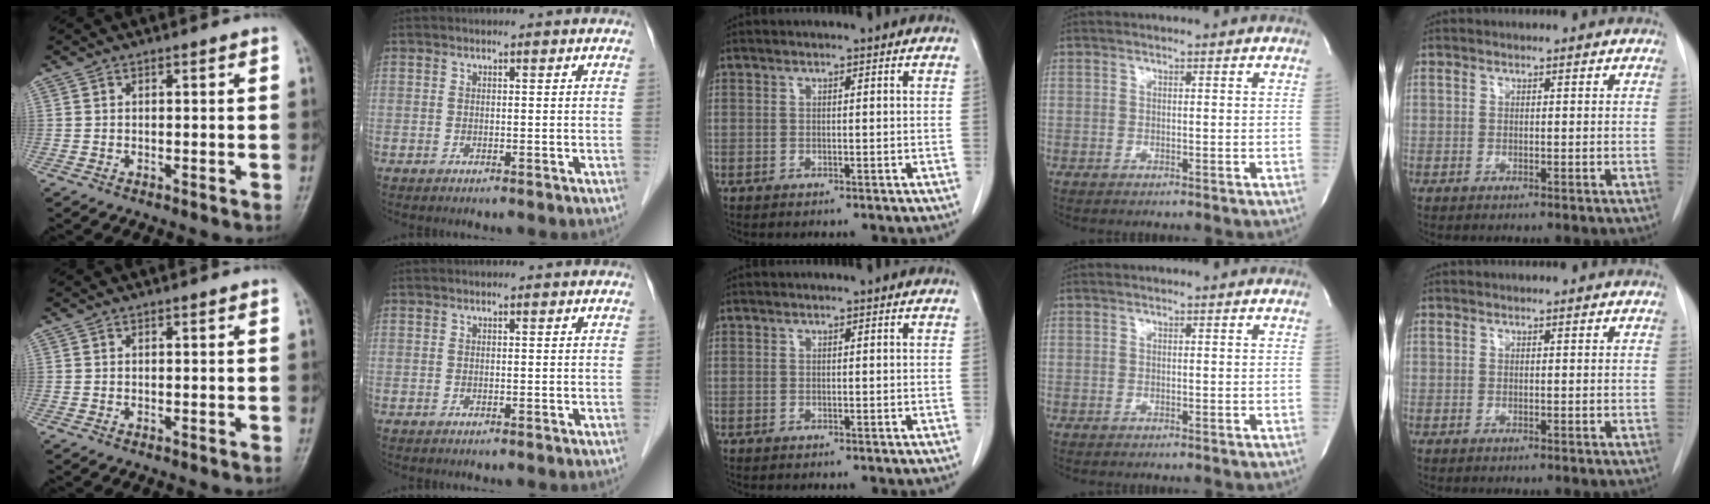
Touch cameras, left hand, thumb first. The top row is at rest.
{}